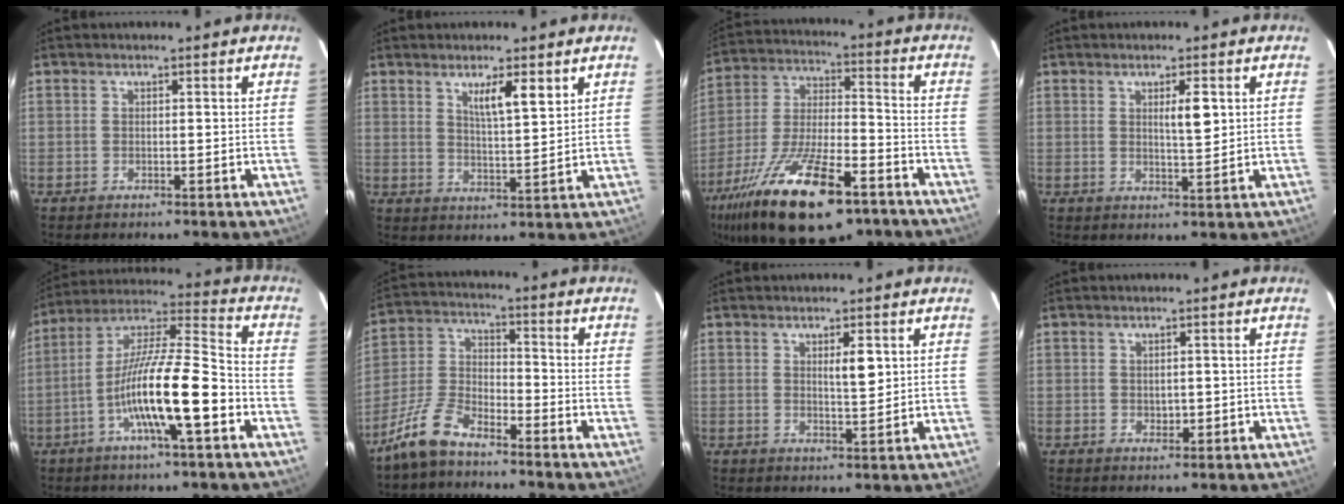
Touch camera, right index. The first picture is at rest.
{"total": 5.4, "force": [3.0, 0.6, 4.4], "torque": [-0.076, -0.004, 0.053]}
{"total": 20.7, "force": [-13.1, 5.3, 15.2], "torque": [-0.285, -0.025, -0.230]}
{"total": 3.4, "force": [1.1, 0.6, 3.1], "torque": [-0.049, -0.003, 0.016]}
{"total": 15.6, "force": [-5.3, 1.3, 14.6], "torque": [-0.268, 0.005, -0.097]}
{"total": 8.3, "force": [-6.8, 2.6, 4.0], "torque": [-0.098, 0.002, -0.141]}
{"total": 3.2, "force": [1.1, 0.7, 2.9], "torque": [-0.046, -0.003, 0.018]}
{"total": 1.4, "force": [-0.2, 1.0, 1.0], "torque": [-0.016, -0.001, 0.002]}